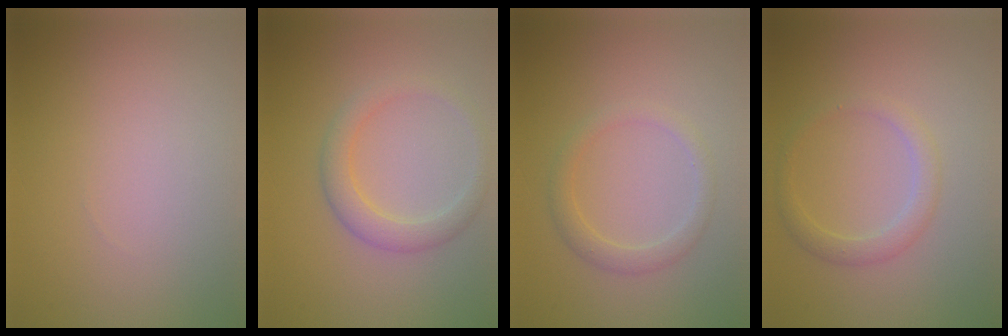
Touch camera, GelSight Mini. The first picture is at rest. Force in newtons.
{"total": 2.7, "press": 2.7, "slide": 0.0}
{"total": 2.0, "press": 2.0, "slide": 0.2}
{"total": 2.0, "press": 2.0, "slide": 0.0}